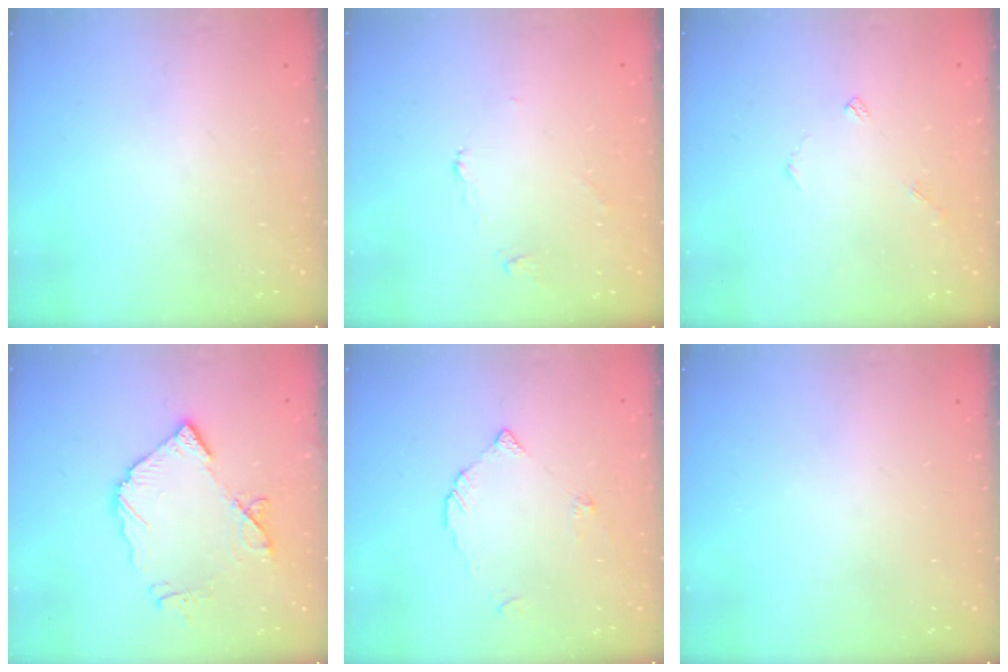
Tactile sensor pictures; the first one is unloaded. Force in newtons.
{"total": 1.9, "press": 1.8, "slide": 0.3}
{"total": 3.6, "press": 3.6, "slide": 0.2}
{"total": 12.0, "press": 11.9, "slide": 1.5}
{"total": 2.9, "press": 2.9, "slide": 0.2}
{"total": 0.0}